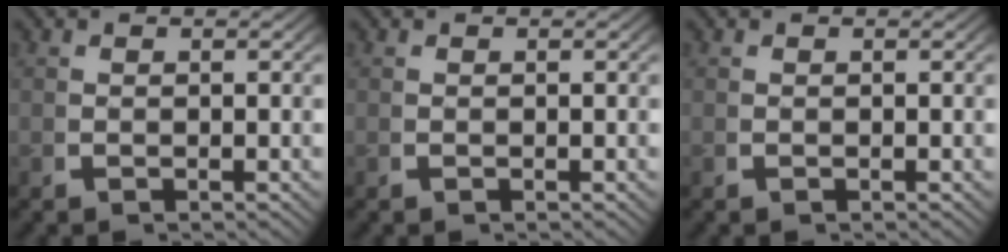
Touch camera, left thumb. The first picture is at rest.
{"total": 0.0}
{"total": 0.0}